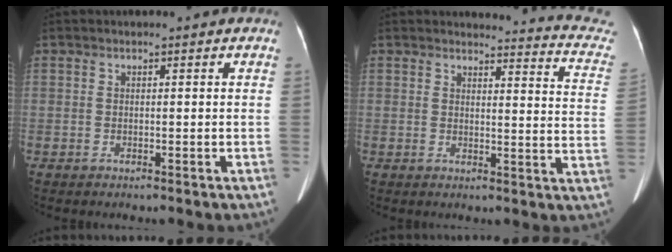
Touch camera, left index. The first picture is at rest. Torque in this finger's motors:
{"motor_torque": [0.87, -1.27, 0.01, 0.00]}